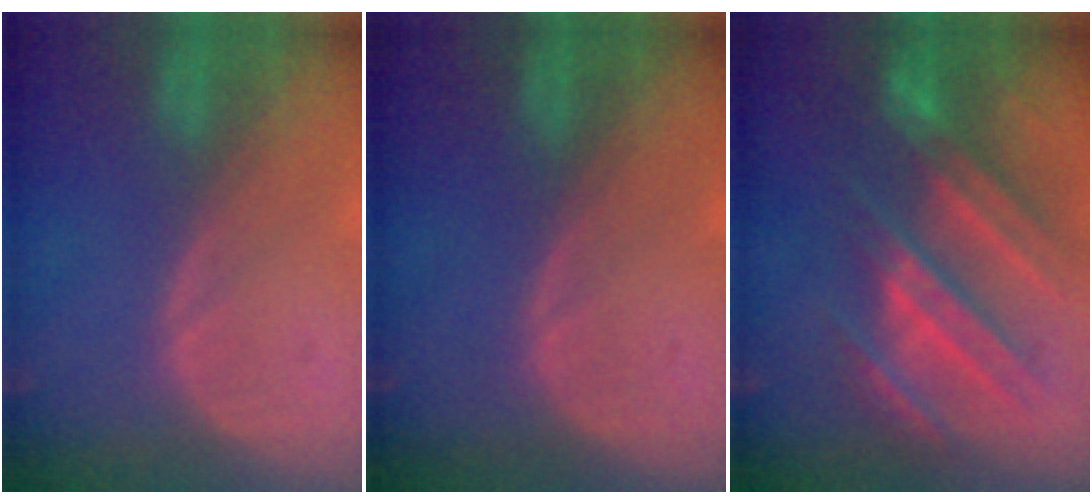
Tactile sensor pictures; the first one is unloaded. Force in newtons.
{"total": 0.0}
{"total": 10.5, "press": 9.6, "slide": 4.2}